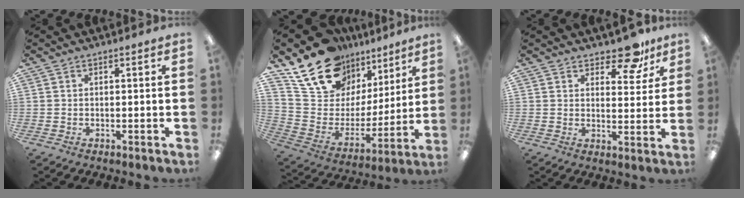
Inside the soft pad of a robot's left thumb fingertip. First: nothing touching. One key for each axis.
{"total": 19.5, "fx": 14.4, "fy": 11.1, "fz": 7.0, "tx": -0.146, "ty": -0.091, "tz": 0.265}
{"total": 9.4, "fx": 7.2, "fy": 4.3, "fz": 4.4, "tx": -0.042, "ty": -0.045, "tz": 0.122}